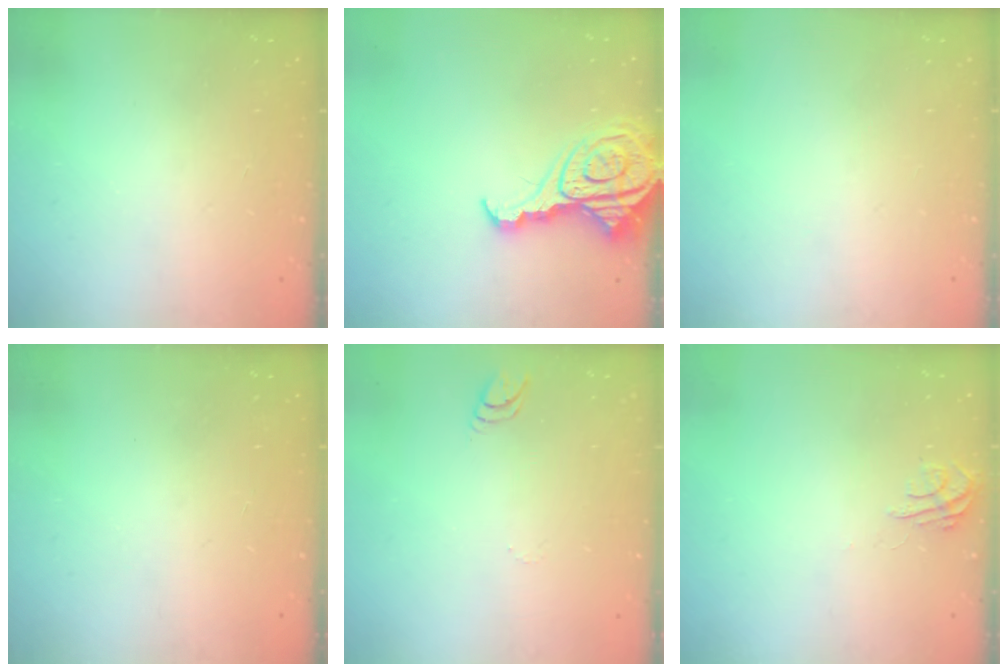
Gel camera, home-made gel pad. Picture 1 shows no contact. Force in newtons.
{"total": 14.0, "press": 13.9, "slide": 1.5}
{"total": 0.0}
{"total": 0.0}
{"total": 4.1, "press": 4.1, "slide": 0.4}
{"total": 3.9, "press": 3.8, "slide": 0.3}